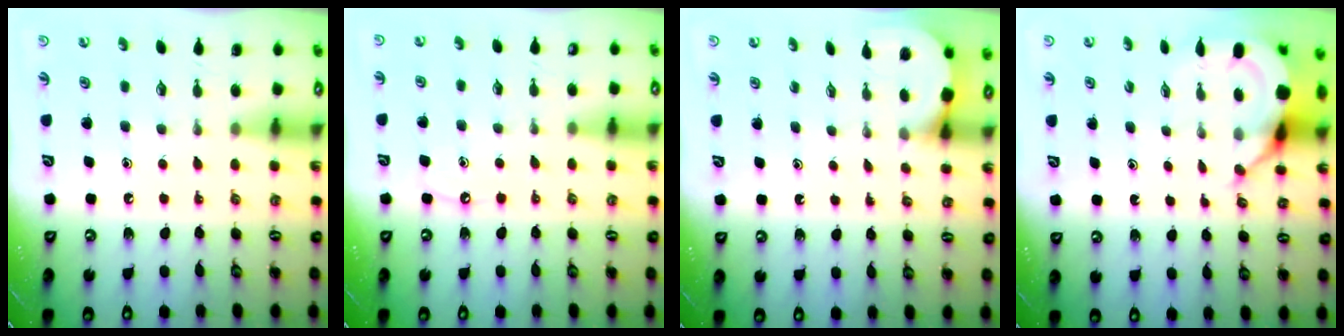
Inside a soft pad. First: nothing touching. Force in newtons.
{"total": 5.1, "press": 5.1, "slide": 0.6}
{"total": 2.6, "press": 2.6, "slide": 0.2}
{"total": 5.4, "press": 5.4, "slide": 0.5}